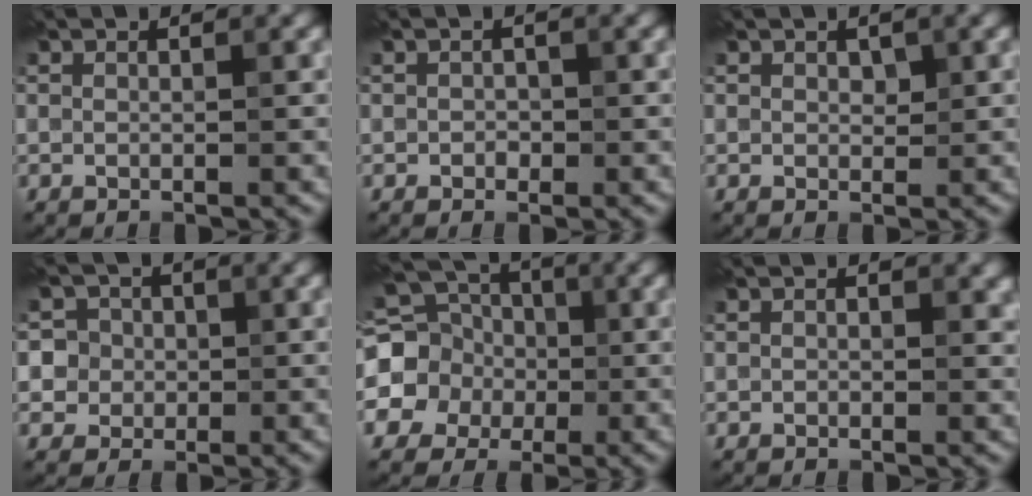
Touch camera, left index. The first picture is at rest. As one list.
[{"total": 0.8, "force": [-0.3, 0.7, 0.1], "torque": [0.002, 0.003, -0.006]}, {"total": 0.9, "force": [0.5, 0.7, 0.4], "torque": [-0.003, 0.004, 0.008]}, {"total": 5.8, "force": [1.0, 5.6, 1.1], "torque": [-0.013, 0.045, -0.008]}, {"total": 11.0, "force": [-0.7, 10.2, 3.9], "torque": [-0.108, 0.016, -0.049]}, {"total": 1.2, "force": [0.2, 1.0, 0.6], "torque": [-0.002, 0.002, 0.001]}]